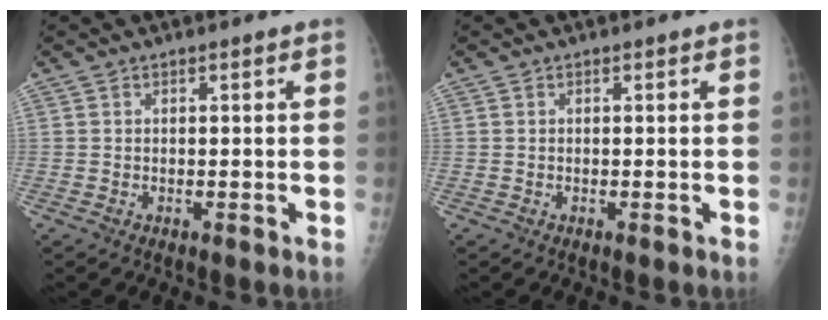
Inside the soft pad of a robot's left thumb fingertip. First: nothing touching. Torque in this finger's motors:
{"motor_torque": [0.00, 0.00, -0.03, -0.11, 0.00]}